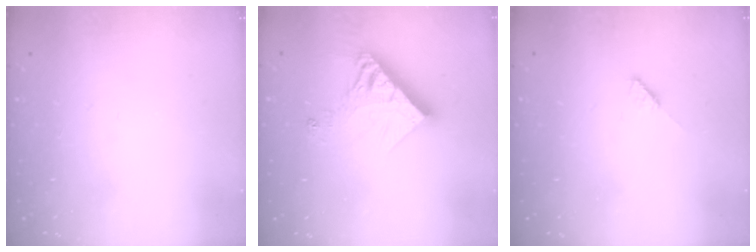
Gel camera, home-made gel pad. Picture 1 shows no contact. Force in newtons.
{"total": 12.7, "press": 12.6, "slide": 1.6}
{"total": 3.0, "press": 3.0, "slide": 0.2}